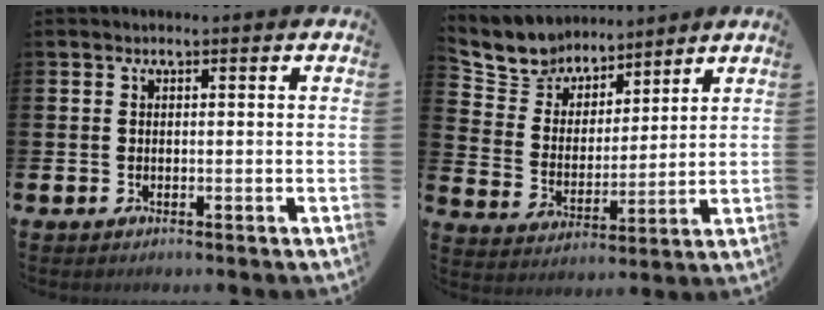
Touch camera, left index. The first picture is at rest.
{"total": 7.1, "force": [6.6, 2.7, -0.7], "torque": [-0.032, -0.059, 0.119]}